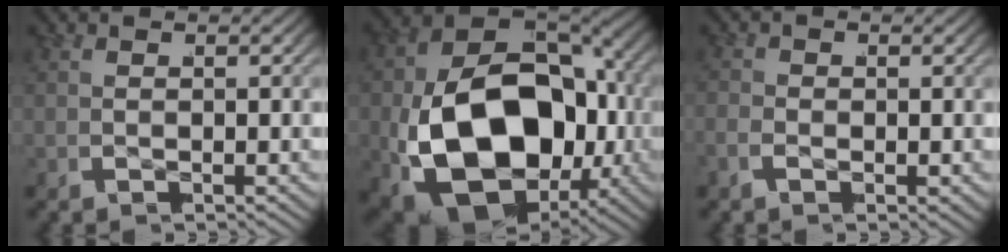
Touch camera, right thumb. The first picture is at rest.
{"total": 21.1, "force": [-2.5, 13.4, 16.2], "torque": [-0.359, -0.059, -0.013]}
{"total": 0.6, "force": [-0.5, 0.3, 0.0], "torque": [-0.001, 0.000, -0.013]}